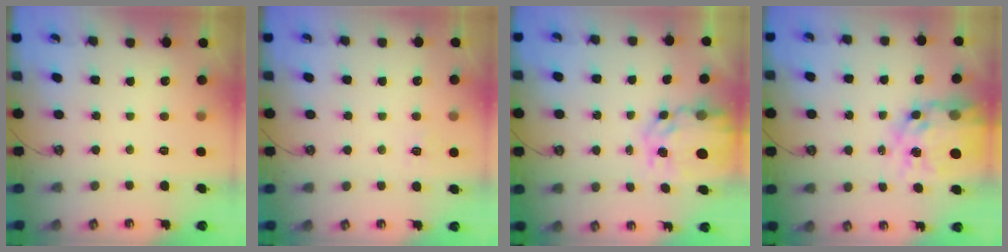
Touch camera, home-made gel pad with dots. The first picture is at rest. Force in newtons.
{"total": 5.5, "press": 5.5, "slide": 0.5}
{"total": 9.9, "press": 9.8, "slide": 0.8}
{"total": 18.4, "press": 18.3, "slide": 1.8}